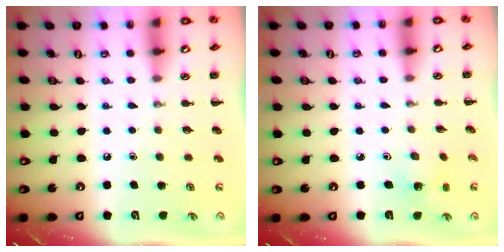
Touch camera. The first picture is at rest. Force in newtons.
{"total": 1.6, "press": 1.5, "slide": 0.7}